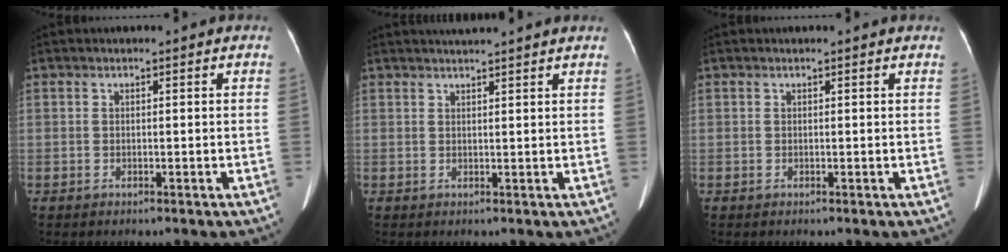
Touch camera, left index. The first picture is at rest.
{"total": 5.0, "force": [4.6, -0.6, 1.9], "torque": [-0.024, 0.023, 0.055]}
{"total": 0.9, "force": [0.8, 0.1, 0.1], "torque": [-0.010, 0.006, 0.006]}